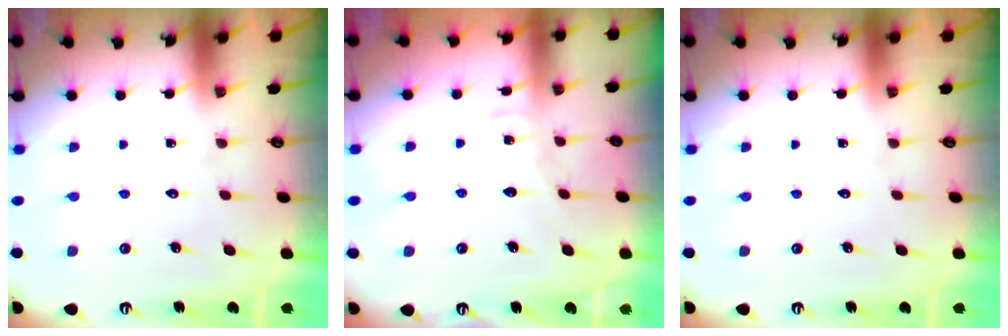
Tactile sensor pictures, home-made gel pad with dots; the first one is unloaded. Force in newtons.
{"total": 5.9, "press": 5.8, "slide": 0.6}
{"total": 0.0}